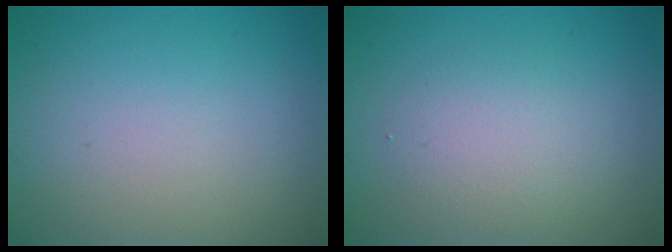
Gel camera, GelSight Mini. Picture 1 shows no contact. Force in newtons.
{"total": 2.8, "press": 2.8, "slide": 0.1}